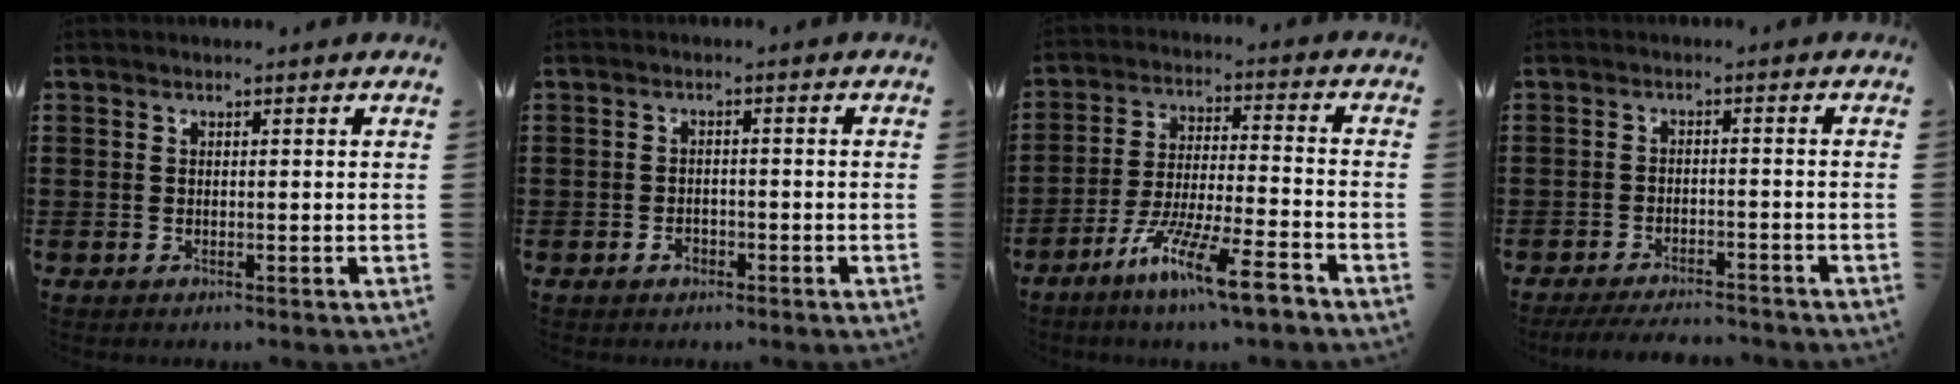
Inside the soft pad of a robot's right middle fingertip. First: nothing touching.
{"total": 1.5, "force": [-1.0, 0.9, 0.8], "torque": [-0.017, 0.000, -0.019]}
{"total": 10.7, "force": [-8.0, 0.6, 7.0], "torque": [-0.137, 0.003, -0.156]}
{"total": 3.5, "force": [-3.3, 0.2, 0.9], "torque": [-0.014, 0.002, -0.066]}